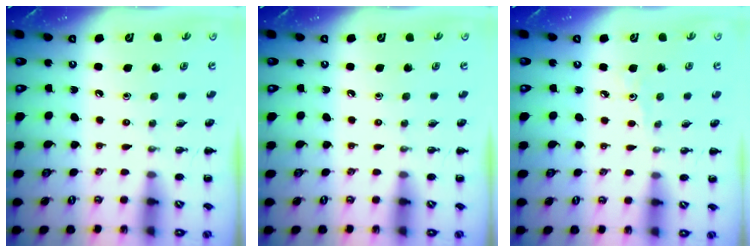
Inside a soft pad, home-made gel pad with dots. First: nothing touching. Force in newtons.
{"total": 0.0}
{"total": 2.2, "press": 2.0, "slide": 0.9}